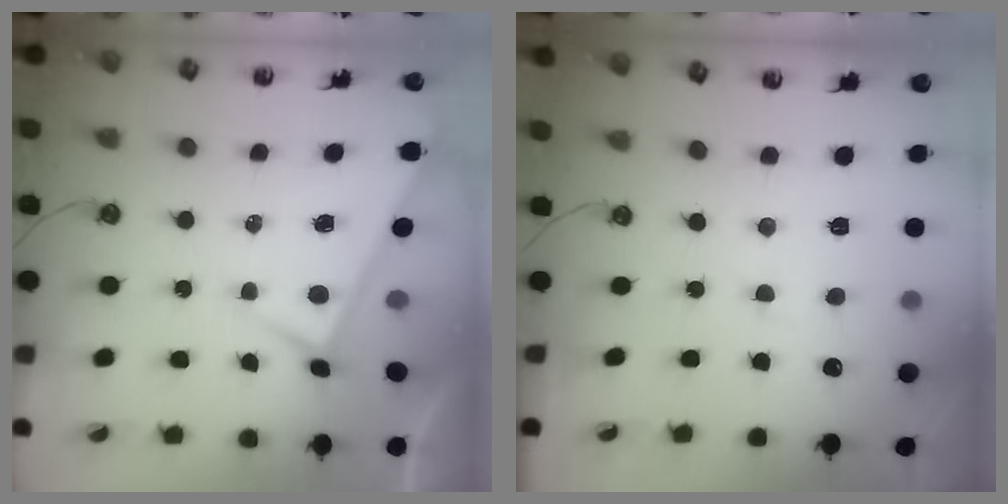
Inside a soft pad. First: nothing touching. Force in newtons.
{"total": 3.4, "press": 3.4, "slide": 0.5}